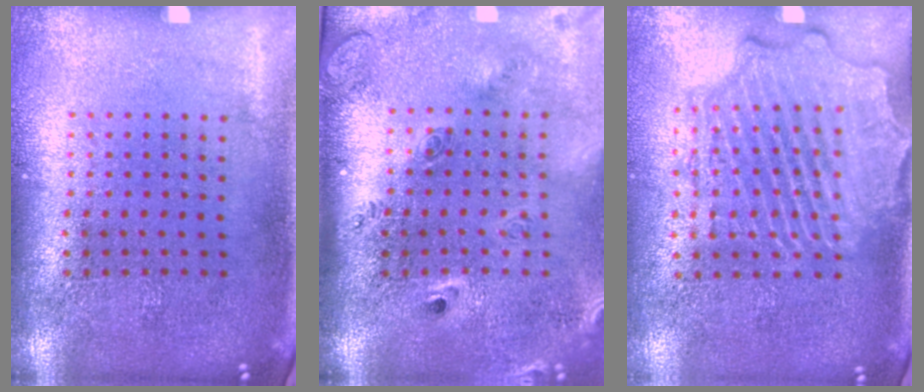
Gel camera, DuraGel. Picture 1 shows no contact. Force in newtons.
{"total": 2.6, "press": 1.9, "slide": 1.8}
{"total": 2.5, "press": 2.3, "slide": 0.8}